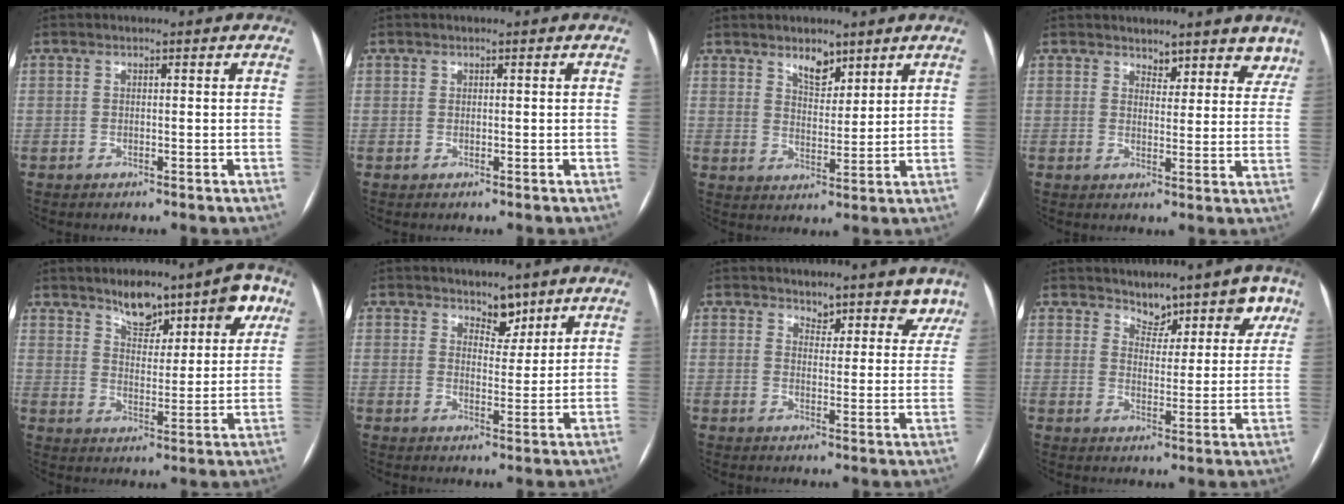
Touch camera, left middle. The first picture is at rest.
{"total": 0.0}
{"total": 4.6, "force": [3.5, 2.1, 2.2], "torque": [-0.035, -0.004, 0.063]}
{"total": 7.1, "force": [6.4, 3.0, 0.8], "torque": [0.028, -0.007, 0.063]}
{"total": 10.7, "force": [7.4, 4.0, 6.7], "torque": [-0.075, 0.009, 0.113]}
{"total": 3.7, "force": [3.0, 1.9, 0.9], "torque": [-0.005, -0.002, 0.050]}
{"total": 7.9, "force": [7.2, 3.2, 0.5], "torque": [0.033, -0.002, 0.069]}
{"total": 7.5, "force": [6.4, 3.7, 1.4], "torque": [0.008, 0.003, 0.085]}